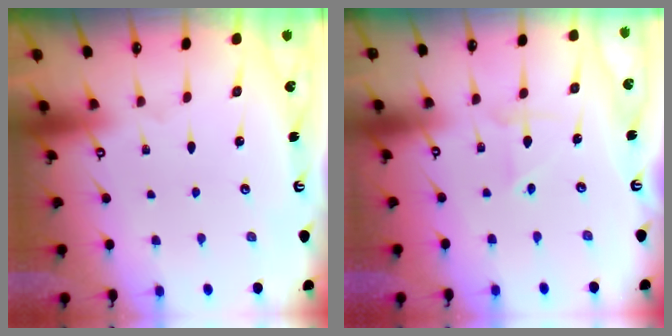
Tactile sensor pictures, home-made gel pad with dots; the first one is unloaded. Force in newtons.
{"total": 2.7, "press": 2.7, "slide": 0.3}